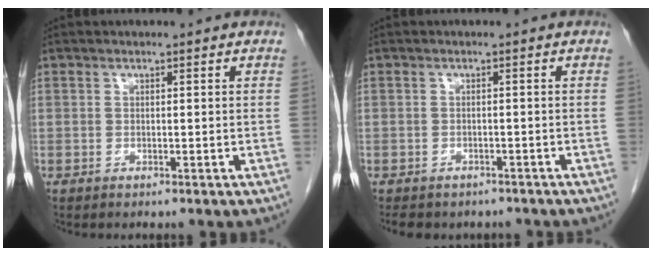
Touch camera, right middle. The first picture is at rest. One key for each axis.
{"total": 7.5, "fx": -6.2, "fy": 3.5, "fz": 2.2, "tx": -0.038, "ty": 0.001, "tz": -0.073}